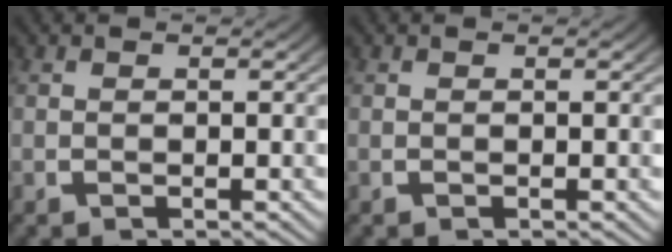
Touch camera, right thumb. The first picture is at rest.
{"total": 0.0}